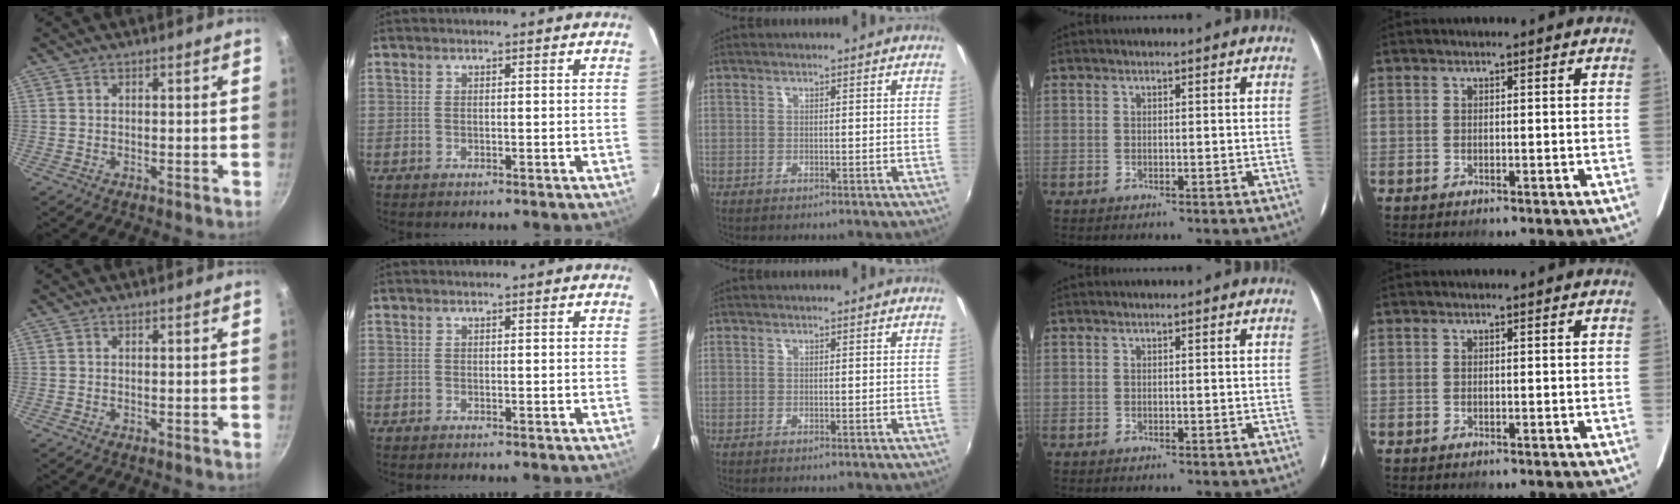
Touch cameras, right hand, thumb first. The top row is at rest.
{}